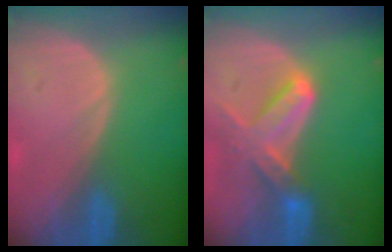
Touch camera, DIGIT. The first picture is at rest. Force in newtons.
{"total": 7.1, "press": 6.6, "slide": 2.8}